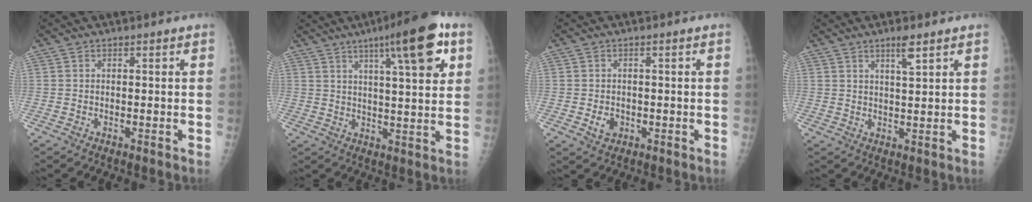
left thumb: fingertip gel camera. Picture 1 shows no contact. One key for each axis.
{"total": 14.4, "fx": 6.8, "fy": 2.7, "fz": 12.3, "tx": -0.169, "ty": -0.018, "tz": 0.096}
{"total": 2.7, "fx": -0.7, "fy": 2.2, "fz": 1.5, "tx": -0.016, "ty": 0.002, "tz": -0.004}
{"total": 3.6, "fx": 2.3, "fy": 0.4, "fz": 2.7, "tx": -0.047, "ty": -0.015, "tz": 0.043}